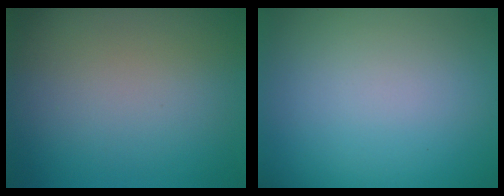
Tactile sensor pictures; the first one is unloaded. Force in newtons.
{"total": 0.0}